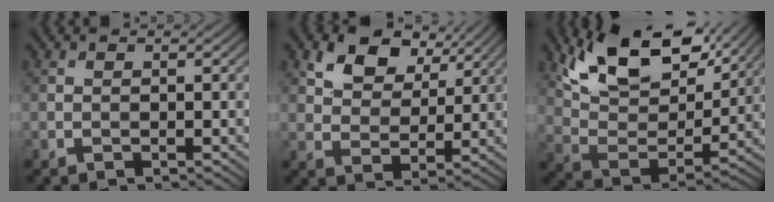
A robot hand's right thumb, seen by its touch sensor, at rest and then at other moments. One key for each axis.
{"total": 7.8, "fx": 4.6, "fy": 4.6, "fz": 4.3, "tx": -0.089, "ty": -0.001, "tz": 0.082}
{"total": 14.1, "fx": 9.4, "fy": 6.1, "fz": 8.4, "tx": -0.169, "ty": -0.007, "tz": 0.161}